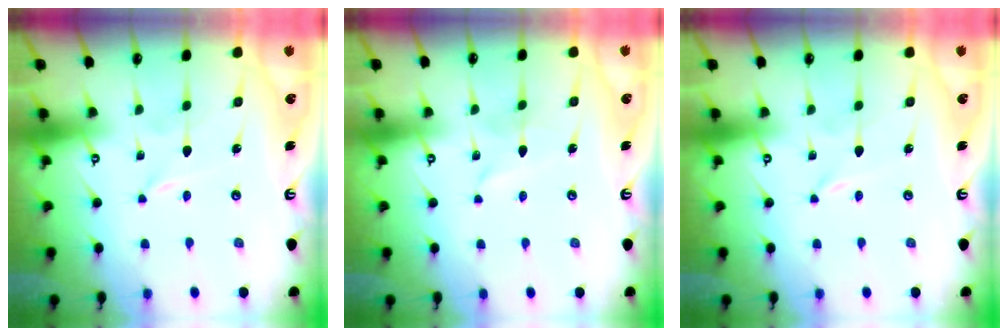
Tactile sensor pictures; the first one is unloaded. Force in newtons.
{"total": 1.5, "press": 1.4, "slide": 0.2}
{"total": 0.0}